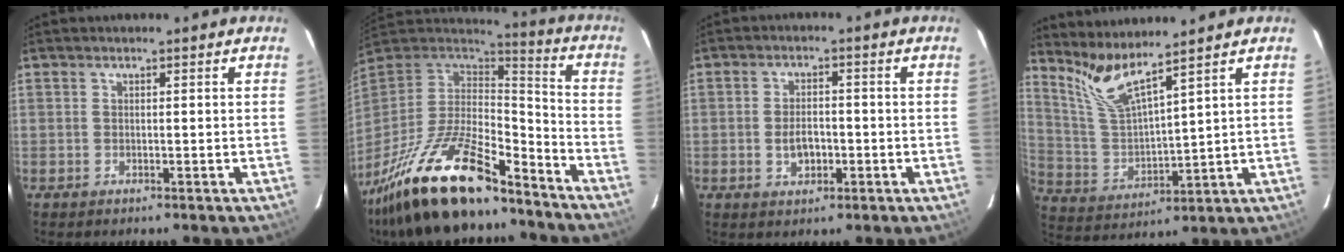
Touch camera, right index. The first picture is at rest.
{"total": 25.9, "force": [-18.2, 8.7, 16.3], "torque": [-0.318, -0.030, -0.305]}
{"total": 4.5, "force": [-1.1, 2.6, 3.4], "torque": [-0.067, 0.002, -0.014]}
{"total": 8.8, "force": [7.4, -0.2, 4.7], "torque": [-0.091, -0.015, 0.158]}